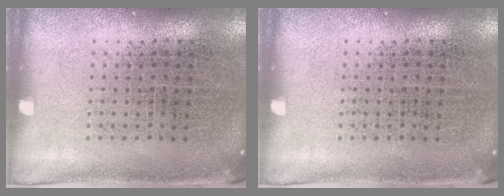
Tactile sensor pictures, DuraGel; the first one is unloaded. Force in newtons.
{"total": 0.0}